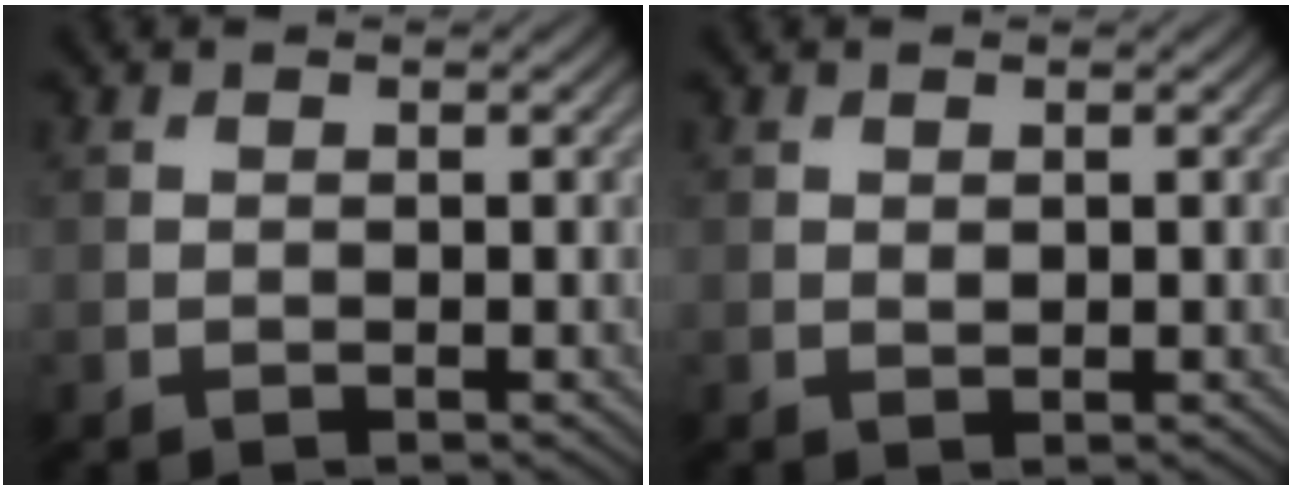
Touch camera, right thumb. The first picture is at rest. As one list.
[{"total": 0.5, "force": [0.3, 0.3, 0.3], "torque": [-0.005, -0.001, 0.006]}]